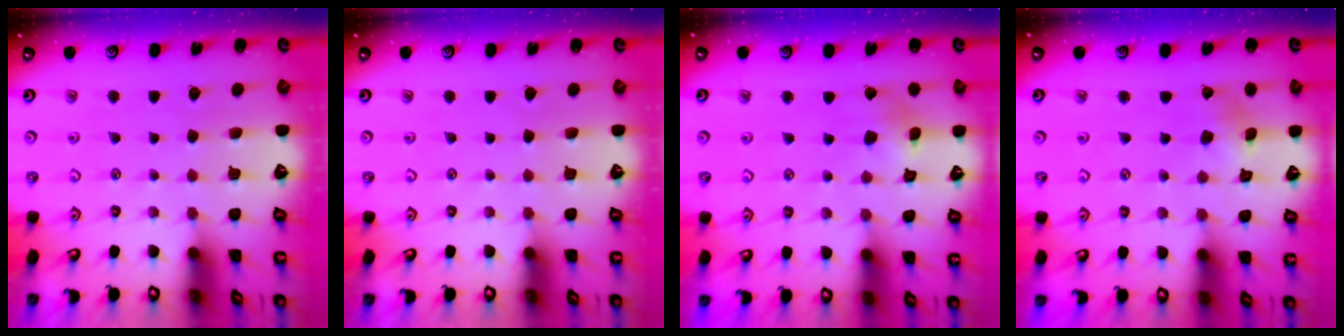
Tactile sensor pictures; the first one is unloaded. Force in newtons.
{"total": 0.0}
{"total": 5.0, "press": 4.9, "slide": 0.6}
{"total": 1.3, "press": 1.3, "slide": 0.2}